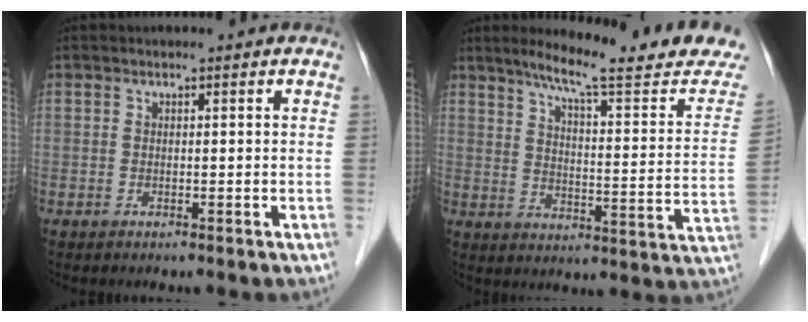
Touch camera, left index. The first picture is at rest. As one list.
[{"total": 18.9, "force": [16.3, 1.3, 9.4], "torque": [-0.126, -0.045, 0.207]}]